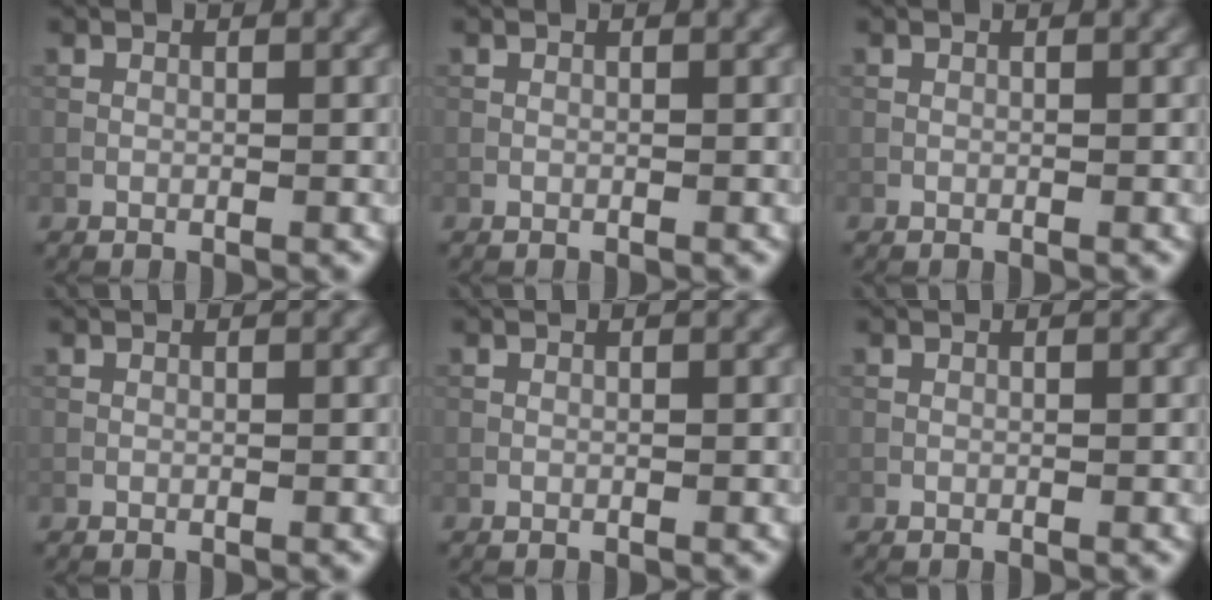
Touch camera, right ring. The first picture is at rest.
{"total": 0.0}
{"total": 0.0}
{"total": 0.0}
{"total": 0.0}
{"total": 0.0}